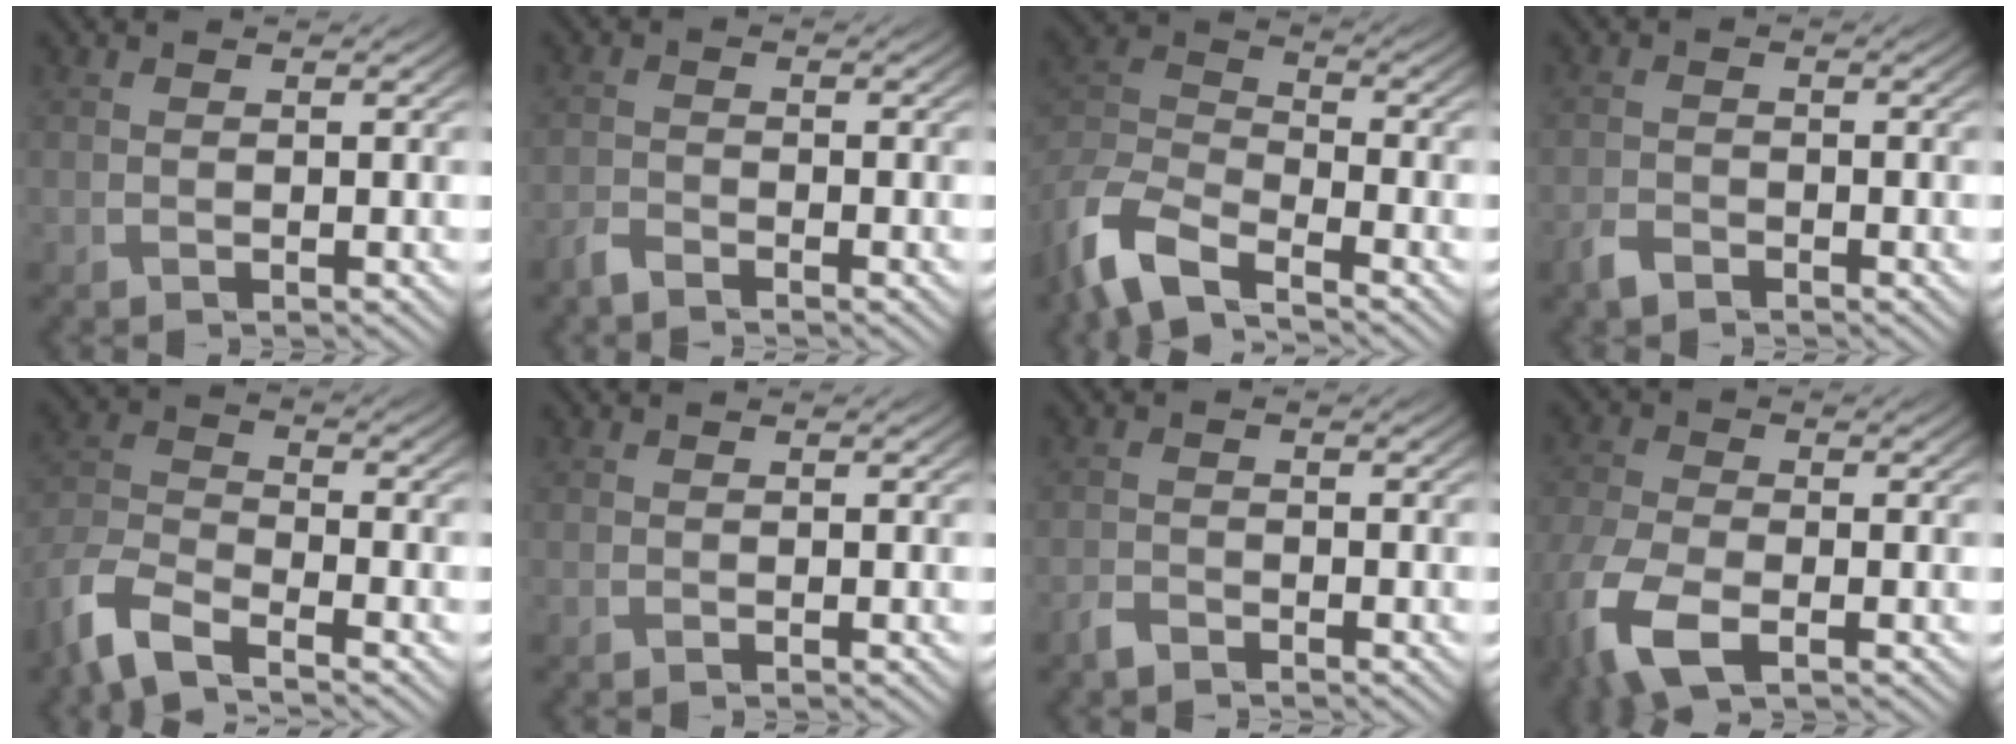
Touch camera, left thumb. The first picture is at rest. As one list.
[{"total": 1.7, "force": [-1.6, 0.2, 0.6], "torque": [-0.018, 0.000, -0.043]}, {"total": 9.8, "force": [-7.3, 3.5, 5.4], "torque": [-0.128, -0.010, -0.161]}, {"total": 2.0, "force": [-1.6, 0.9, 0.9], "torque": [-0.021, 0.000, -0.039]}, {"total": 8.0, "force": [-6.1, 2.8, 4.4], "torque": [-0.100, -0.009, -0.141]}, {"total": 0.0}, {"total": 1.5, "force": [-1.3, 0.5, 0.6], "torque": [-0.014, 0.003, -0.034]}, {"total": 8.9, "force": [-4.5, 4.6, 6.2], "torque": [-0.167, -0.029, -0.093]}]